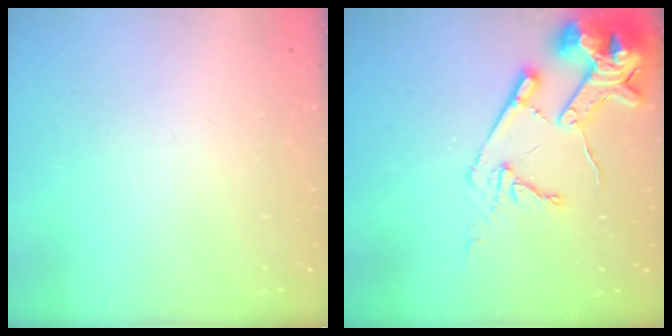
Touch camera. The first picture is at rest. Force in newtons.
{"total": 16.8, "press": 16.6, "slide": 2.2}